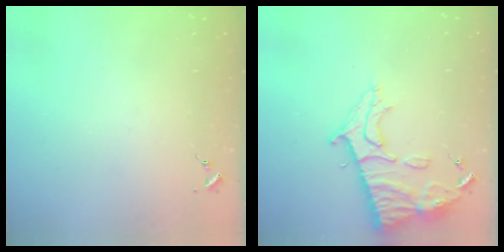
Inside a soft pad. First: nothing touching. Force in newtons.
{"total": 14.7, "press": 14.6, "slide": 1.3}